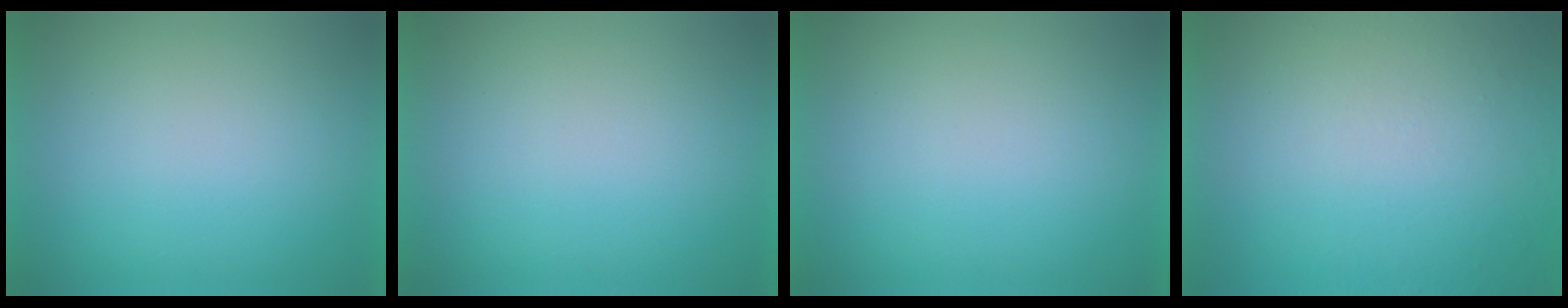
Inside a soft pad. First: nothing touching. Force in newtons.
{"total": 0.0}
{"total": 0.0}
{"total": 8.7}